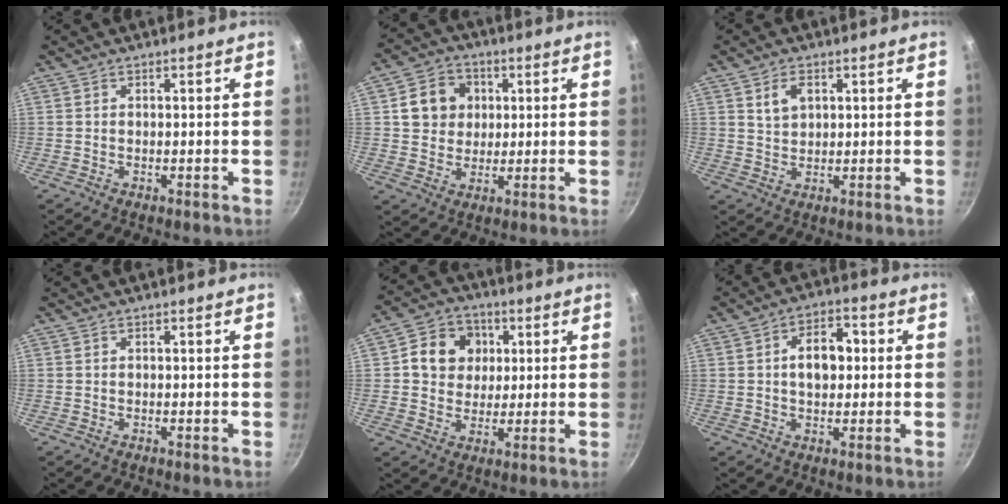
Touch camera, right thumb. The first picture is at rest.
{"total": 9.6, "force": [2.0, 8.4, 4.3], "torque": [-0.040, -0.001, 0.031]}
{"total": 4.1, "force": [1.8, 2.7, 2.5], "torque": [-0.035, -0.011, 0.036]}
{"total": 0.0}
{"total": 10.6, "force": [2.1, 9.1, 4.9], "torque": [-0.043, 0.002, 0.029]}
{"total": 8.1, "force": [0.9, 5.1, 6.3], "torque": [-0.078, 0.017, 0.009]}